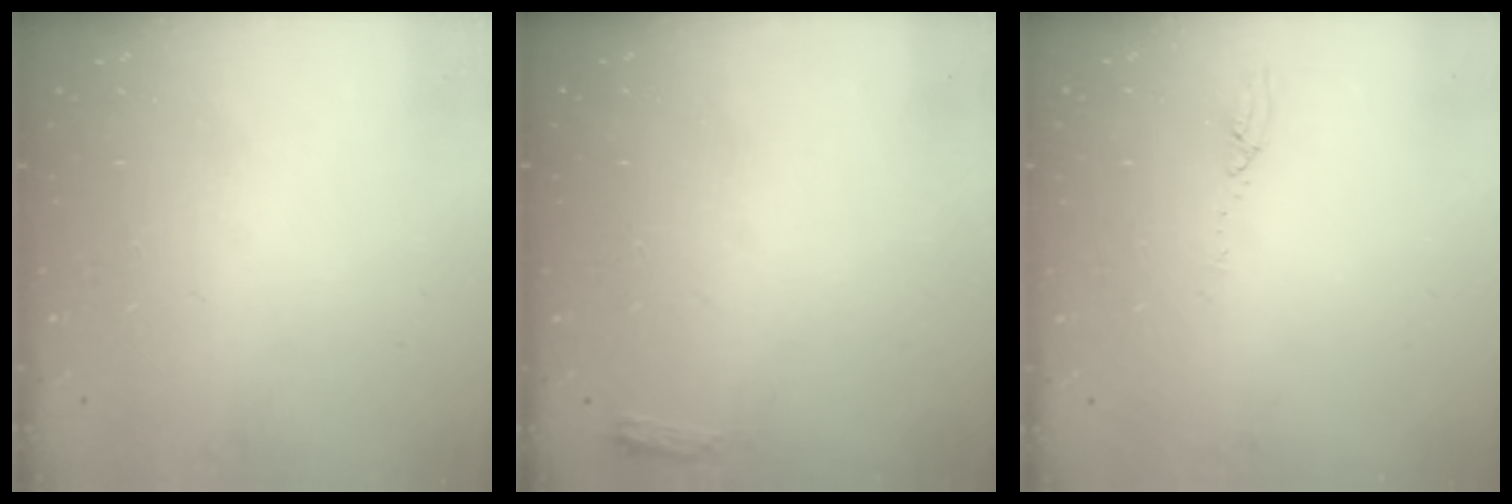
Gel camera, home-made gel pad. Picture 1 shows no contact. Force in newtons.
{"total": 2.6, "press": 2.6, "slide": 0.4}
{"total": 3.9, "press": 3.9, "slide": 0.4}